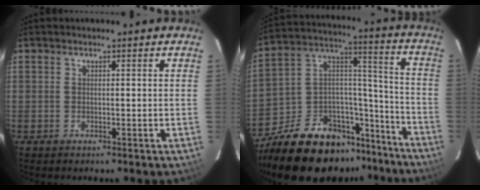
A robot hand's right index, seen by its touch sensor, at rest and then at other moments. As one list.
[{"total": 26.0, "force": [-19.4, 12.7, 11.9], "torque": [-0.221, 0.070, -0.280]}]